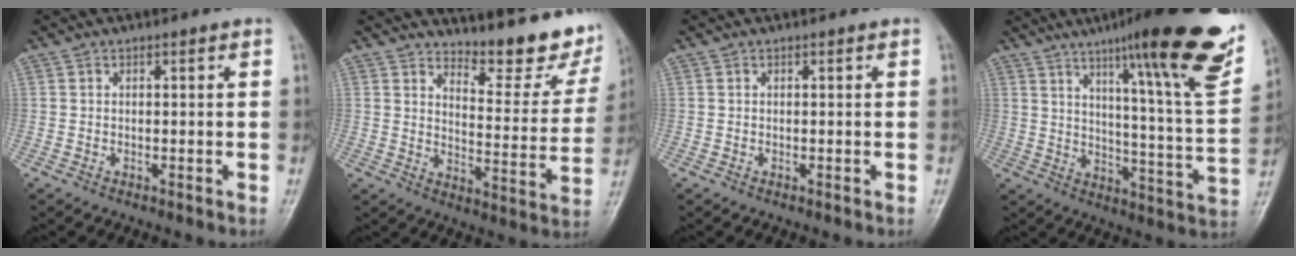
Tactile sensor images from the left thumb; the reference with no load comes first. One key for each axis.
{"total": 13.2, "fx": 11.8, "fy": 2.9, "fz": 5.0, "tx": -0.040, "ty": -0.117, "tz": 0.150}
{"total": 0.0}
{"total": 25.9, "fx": 15.9, "fy": 3.4, "fz": 20.2, "tx": -0.266, "ty": -0.061, "tz": 0.224}